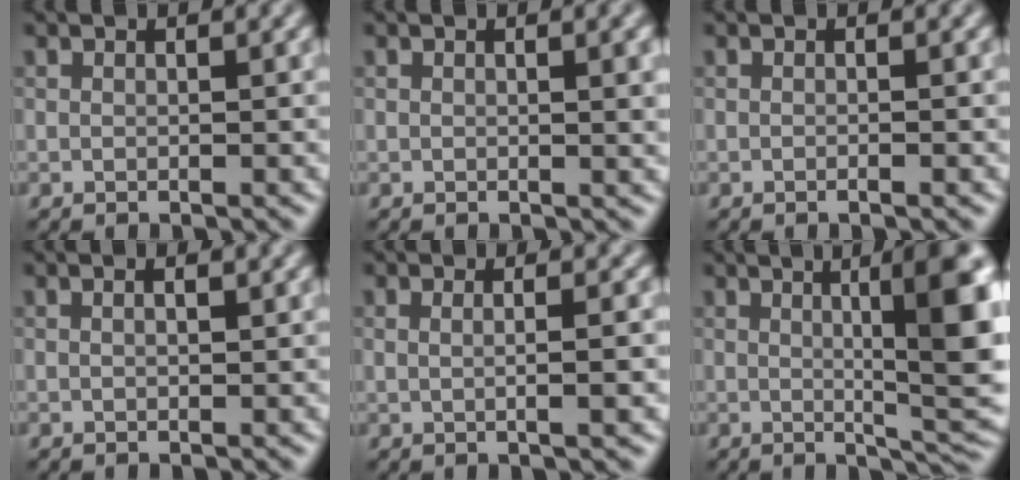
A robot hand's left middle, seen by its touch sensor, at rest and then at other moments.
{"total": 2.4, "force": [0.5, 0.8, 2.2], "torque": [-0.019, 0.006, 0.013]}
{"total": 0.8, "force": [-0.5, 0.1, 0.6], "torque": [-0.003, 0.002, -0.011]}
{"total": 0.8, "force": [0.2, 0.2, 0.7], "torque": [0.000, 0.001, -0.003]}
{"total": 2.6, "force": [-0.2, 0.8, 2.5], "torque": [-0.027, 0.006, -0.004]}
{"total": 9.7, "force": [1.4, 2.0, 9.4], "torque": [-0.106, 0.003, 0.033]}